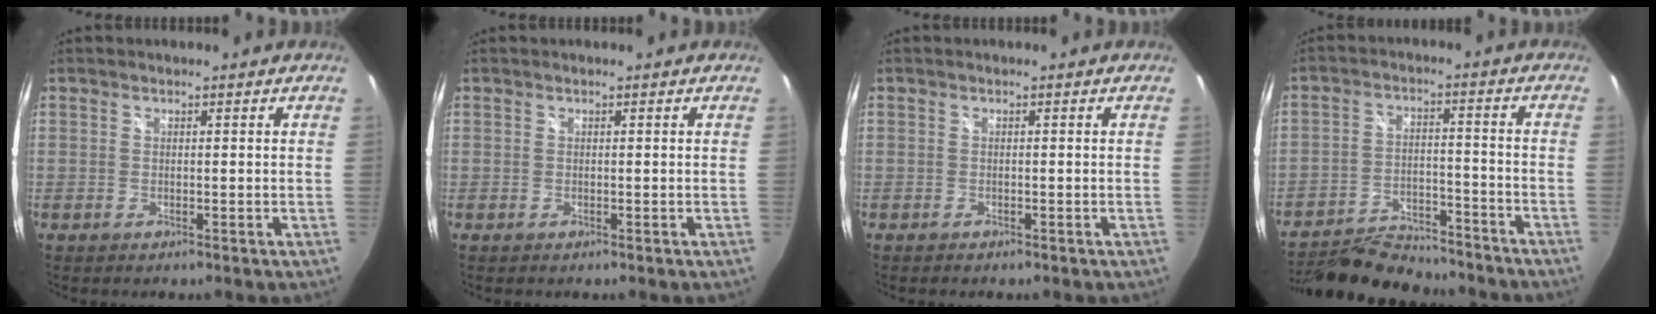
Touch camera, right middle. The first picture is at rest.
{"total": 0.0}
{"total": 0.9, "force": [-0.7, 0.4, 0.2], "torque": [-0.008, -0.003, -0.013]}
{"total": 16.1, "force": [-14.7, 3.7, 5.4], "torque": [-0.120, -0.002, -0.229]}